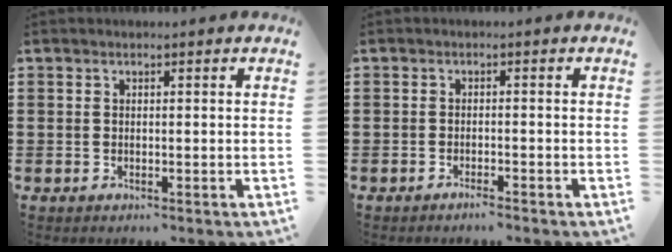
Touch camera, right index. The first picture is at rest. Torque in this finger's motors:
{"motor_torque": [1.21, 0.93, 0.02, -0.01]}